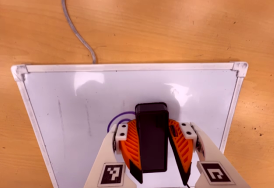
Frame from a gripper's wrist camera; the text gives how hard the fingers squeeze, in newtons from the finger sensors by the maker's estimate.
{"total": 14.0, "left": 15.7, "right": 12.2}